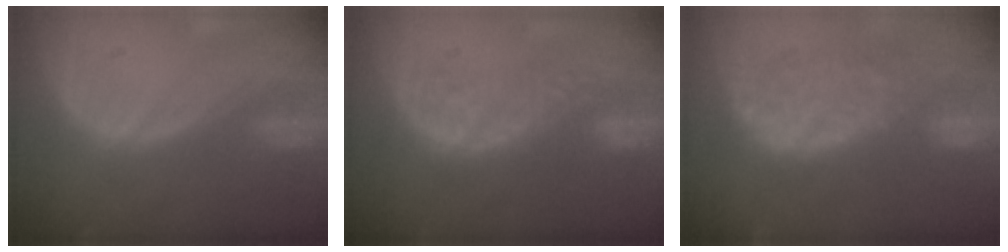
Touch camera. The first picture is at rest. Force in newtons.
{"total": 6.4, "press": 6.2, "slide": 1.3}
{"total": 9.1, "press": 8.9, "slide": 1.7}